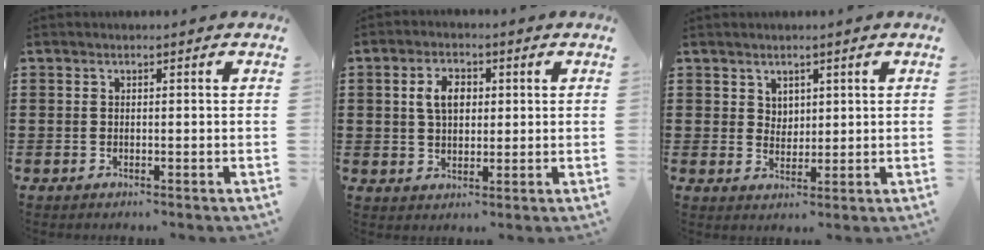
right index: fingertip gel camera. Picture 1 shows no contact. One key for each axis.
{"total": 4.7, "fx": 1.0, "fy": 3.1, "fz": 3.4, "tx": -0.077, "ty": 0.016, "tz": 0.015}
{"total": 2.8, "fx": 1.9, "fy": 2.0, "fz": 0.3, "tx": -0.014, "ty": 0.008, "tz": 0.036}